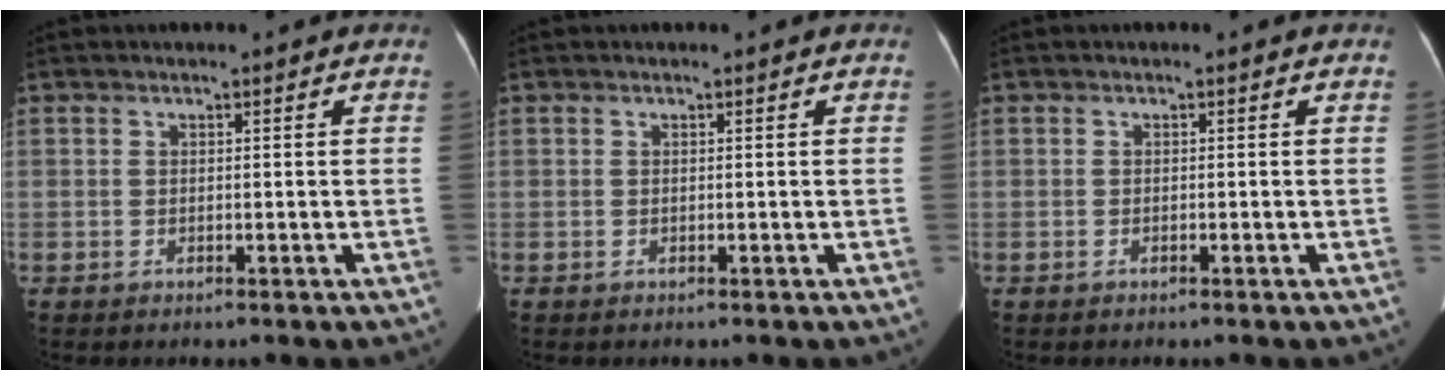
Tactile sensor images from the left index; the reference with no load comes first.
{"total": 0.0}
{"total": 0.0}